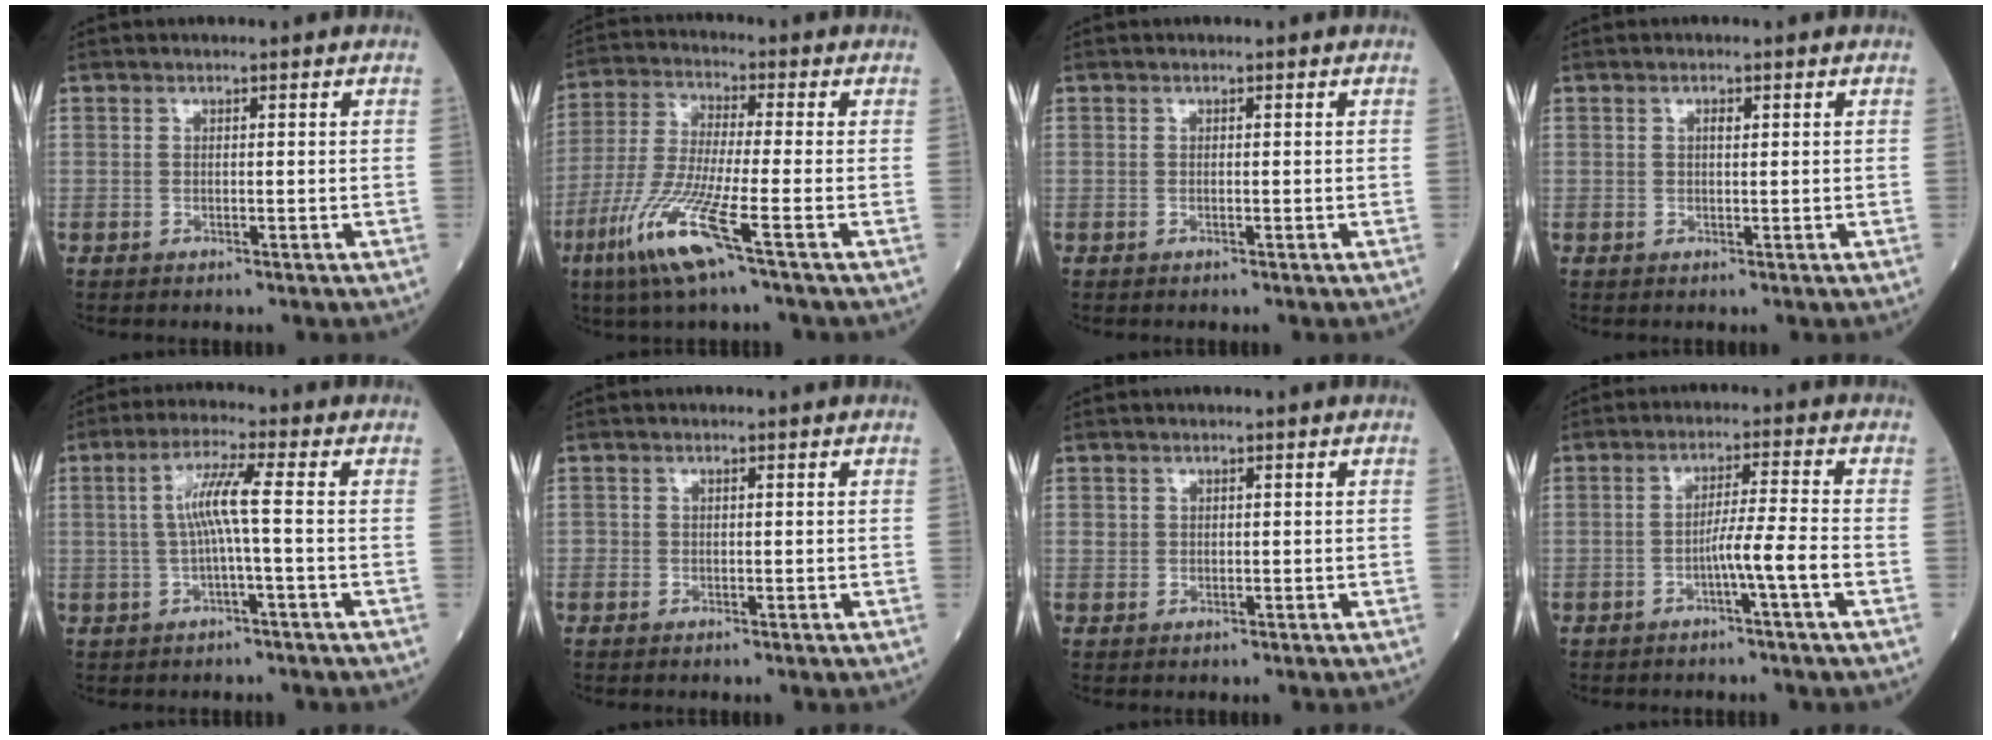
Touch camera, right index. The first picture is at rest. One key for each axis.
{"total": 11.2, "fx": -5.5, "fy": -0.2, "fz": 9.7, "tx": -0.210, "ty": -0.029, "tz": -0.114}
{"total": 0.0}
{"total": 0.9, "fx": 0.4, "fy": 0.3, "fz": 0.8, "tx": -0.016, "ty": 0.001, "tz": 0.004}
{"total": 5.7, "fx": 0.0, "fy": -0.4, "fz": 5.7, "tx": -0.113, "ty": 0.013, "tz": 0.000}
{"total": 0.6, "fx": -0.1, "fy": 0.5, "fz": 0.1, "tx": 0.004, "ty": 0.003, "tz": -0.004}
{"total": 1.1, "fx": 0.3, "fy": 1.0, "fz": 0.3, "tx": -0.001, "ty": 0.005, "tz": 0.004}
{"total": 5.0, "fx": -2.2, "fy": -1.2, "fz": 4.3, "tx": -0.070, "ty": 0.006, "tz": -0.040}